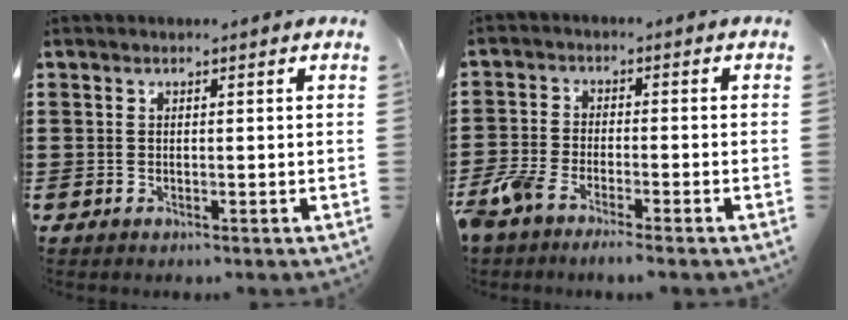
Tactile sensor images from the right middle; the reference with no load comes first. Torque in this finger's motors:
{"motor_torque": [1.14, -0.99, 0.41, 0.16]}